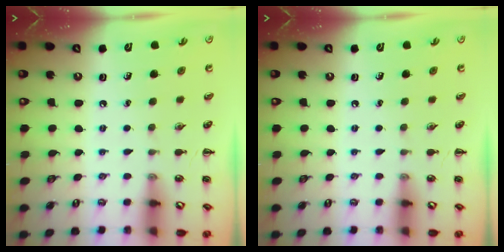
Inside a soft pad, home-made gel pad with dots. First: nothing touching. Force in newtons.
{"total": 0.0}